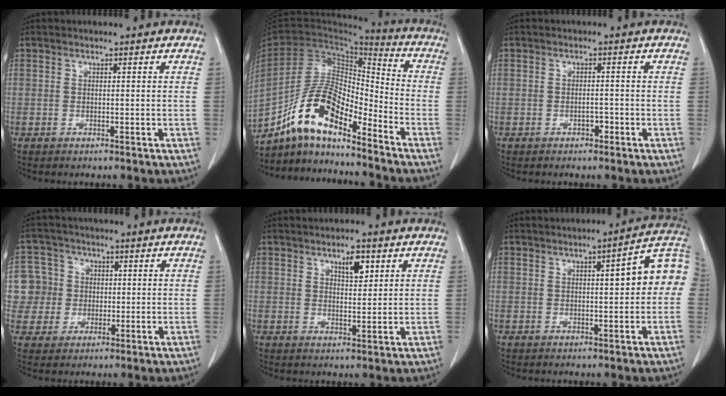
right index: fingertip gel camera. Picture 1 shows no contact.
{"total": 12.7, "force": [-9.3, 3.6, 7.8], "torque": [-0.152, 0.027, -0.168]}
{"total": 1.2, "force": [-0.7, 0.7, 0.7], "torque": [-0.012, 0.003, -0.006]}
{"total": 8.2, "force": [0.8, 8.1, 0.6], "torque": [-0.021, 0.032, 0.027]}
{"total": 3.7, "force": [2.0, 1.3, 2.8], "torque": [-0.046, -0.003, 0.035]}
{"total": 8.3, "force": [0.9, 1.4, 8.2], "torque": [-0.107, 0.029, 0.007]}